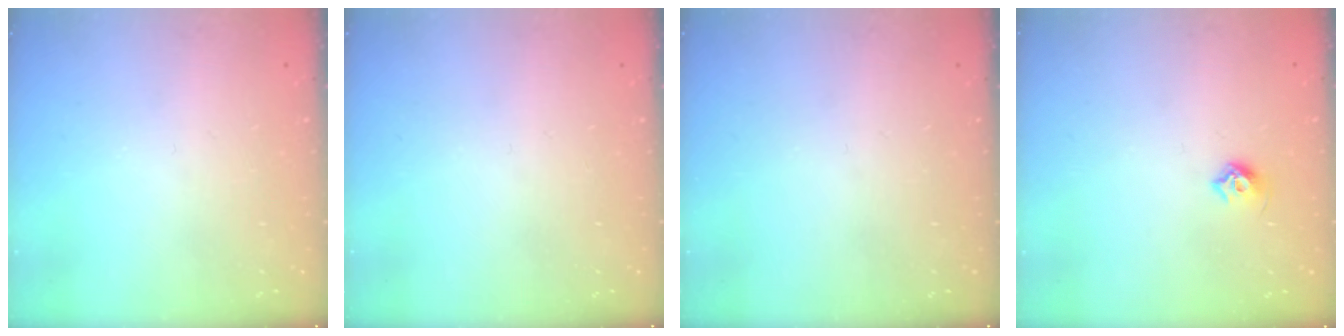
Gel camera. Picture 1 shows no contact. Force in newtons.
{"total": 0.0}
{"total": 0.0}
{"total": 5.5, "press": 5.3, "slide": 1.2}